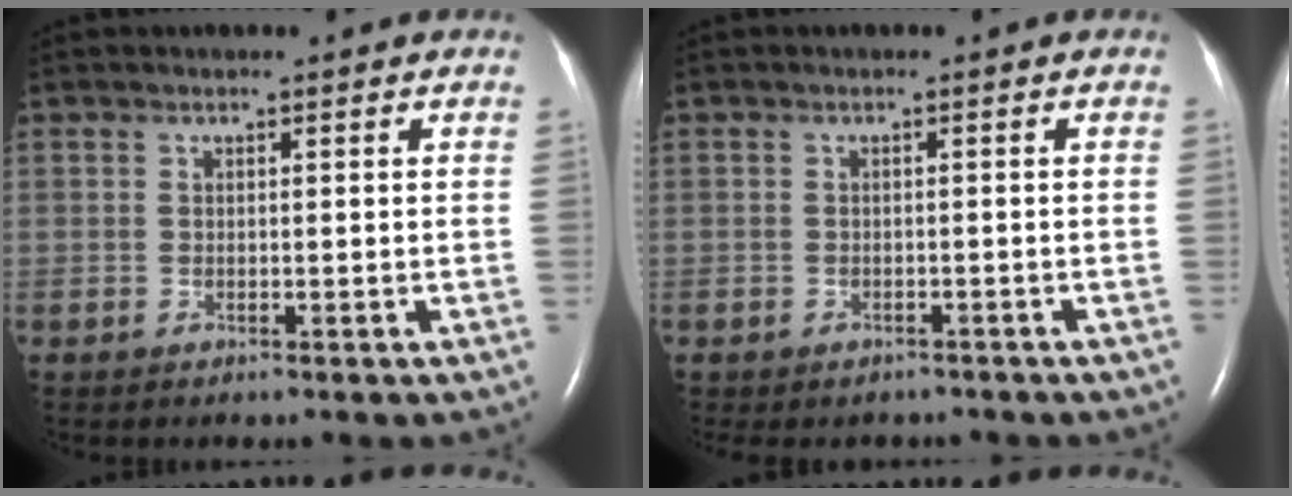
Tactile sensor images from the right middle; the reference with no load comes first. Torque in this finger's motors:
{"motor_torque": [0.54, -0.57, 0.06, 0.01]}